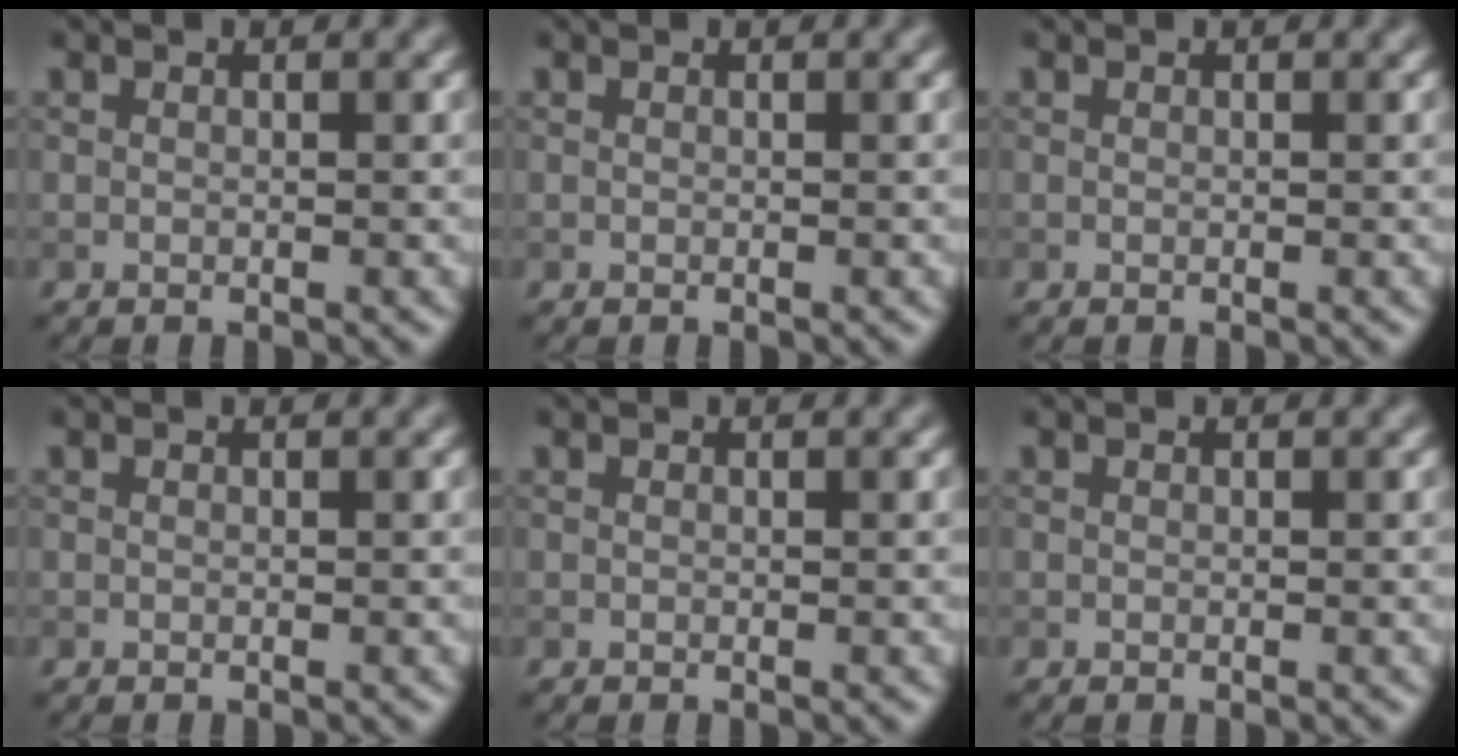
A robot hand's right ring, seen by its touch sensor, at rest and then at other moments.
{"total": 0.0}
{"total": 0.0}
{"total": 0.0}
{"total": 0.0}
{"total": 0.0}